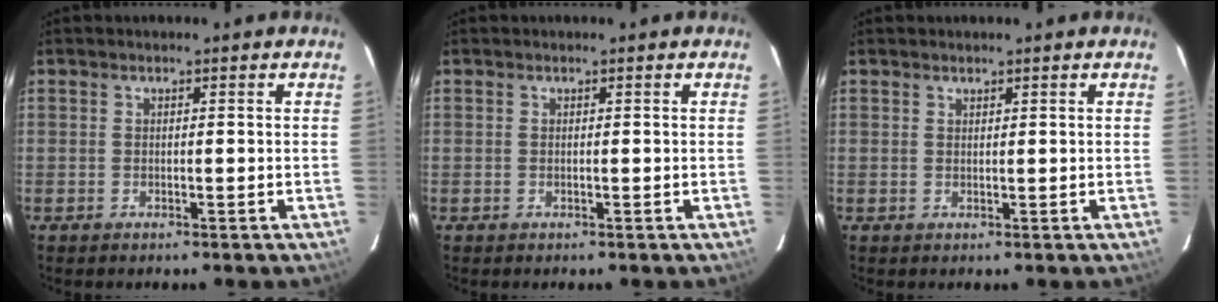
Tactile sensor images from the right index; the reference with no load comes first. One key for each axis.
{"total": 0.0}
{"total": 0.6, "fx": 0.5, "fy": 0.2, "fz": 0.0, "tx": -0.001, "ty": 0.001, "tz": 0.011}